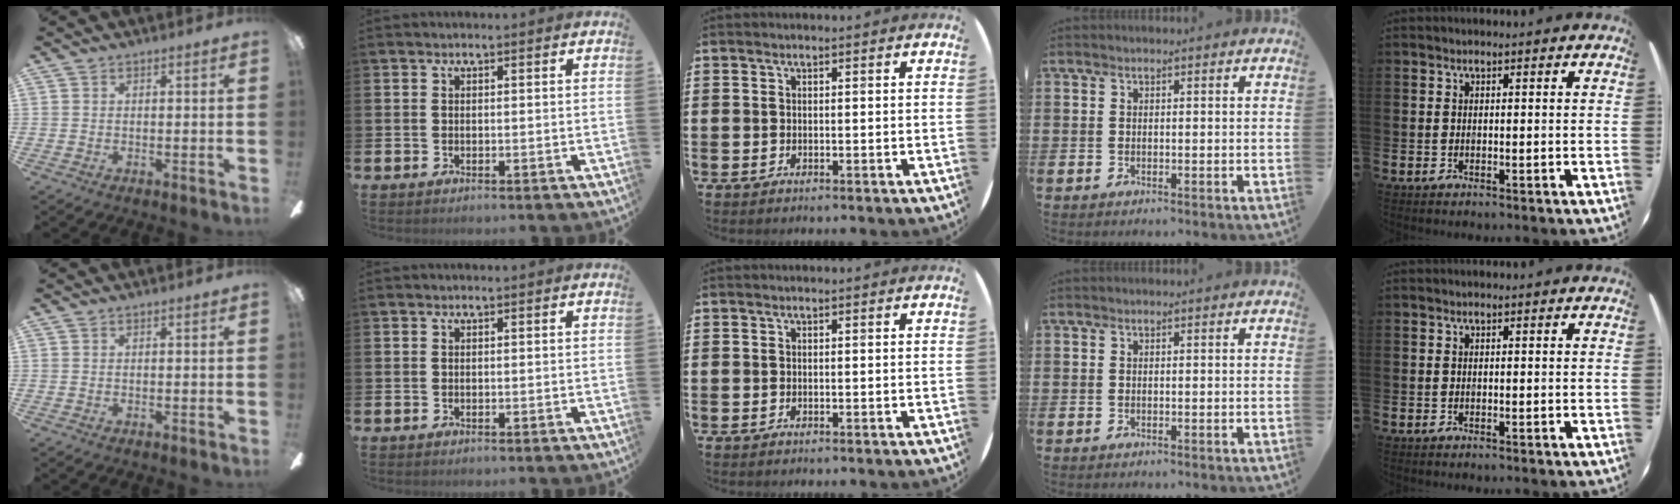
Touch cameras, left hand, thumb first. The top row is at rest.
{}